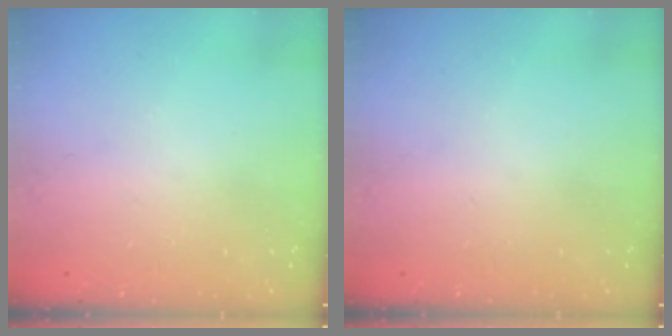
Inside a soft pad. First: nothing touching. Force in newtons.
{"total": 0.0}